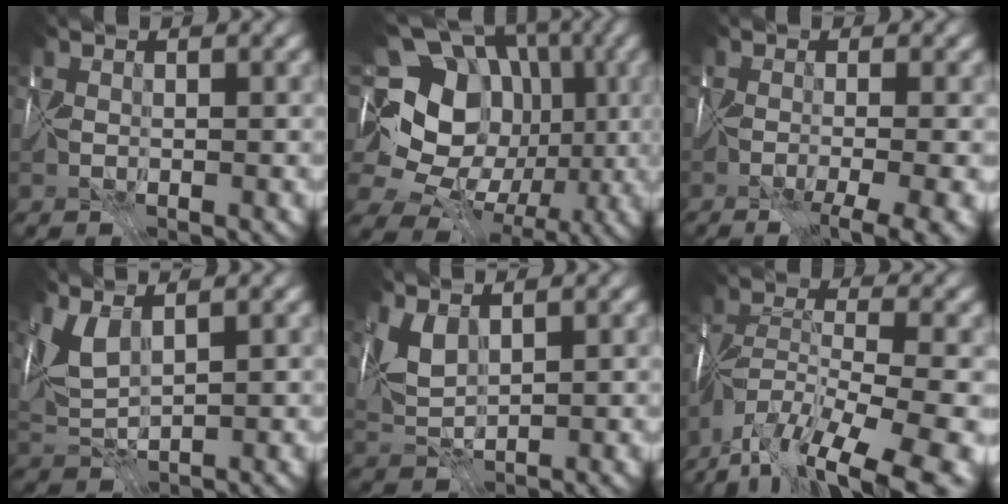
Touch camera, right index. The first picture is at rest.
{"total": 18.4, "force": [1.2, 15.6, 9.8], "torque": [-0.189, 0.052, 0.008]}
{"total": 6.0, "force": [-3.3, 1.4, 4.8], "torque": [-0.056, -0.008, -0.046]}
{"total": 3.6, "force": [2.0, 1.3, 2.7], "torque": [-0.072, 0.006, 0.043]}
{"total": 3.0, "force": [1.6, 1.4, 2.1], "torque": [-0.055, 0.006, 0.031]}
{"total": 14.9, "force": [-11.3, 4.1, 8.8], "torque": [-0.174, -0.019, -0.179]}